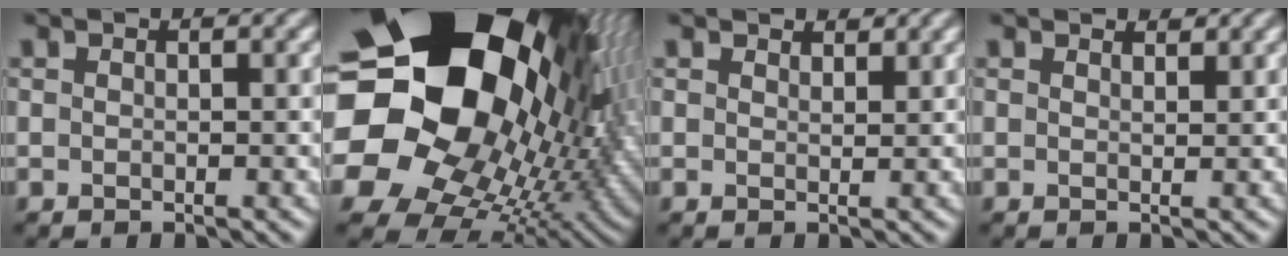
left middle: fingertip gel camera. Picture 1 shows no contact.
{"total": 23.5, "force": [6.3, 17.8, 14.0], "torque": [-0.274, -0.007, 0.100]}
{"total": 1.4, "force": [1.3, 0.0, -0.2], "torque": [0.002, -0.003, 0.017]}
{"total": 1.3, "force": [1.3, 0.1, -0.1], "torque": [0.002, -0.004, 0.014]}